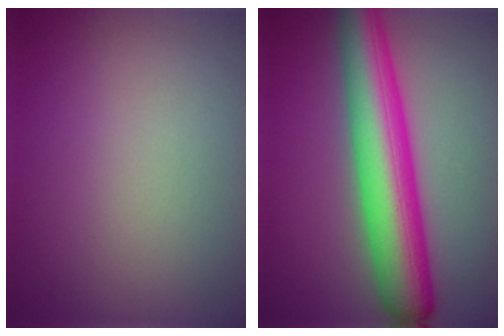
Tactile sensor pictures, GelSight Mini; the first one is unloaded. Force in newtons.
{"total": 9.6, "press": 9.6, "slide": 0.2}